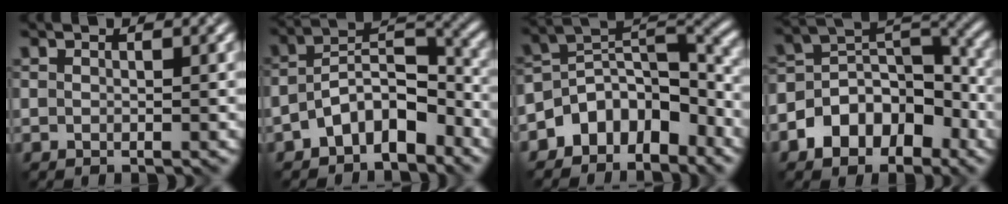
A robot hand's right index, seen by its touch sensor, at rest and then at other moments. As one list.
[{"total": 6.5, "force": [-3.8, 3.2, 4.1], "torque": [-0.055, 0.015, -0.079]}, {"total": 6.5, "force": [-4.0, 3.9, 3.4], "torque": [-0.033, 0.011, -0.083]}, {"total": 7.7, "force": [-3.8, 5.0, 4.4], "torque": [-0.061, 0.014, -0.077]}]